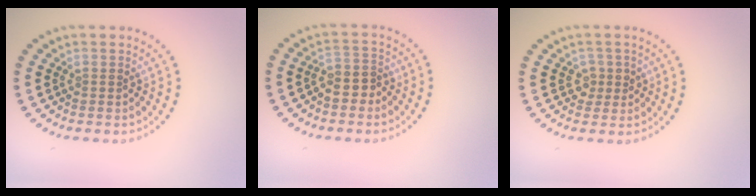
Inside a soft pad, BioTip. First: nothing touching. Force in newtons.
{"total": 1.7, "press": 1.5, "slide": 0.8}
{"total": 1.6, "press": 1.4, "slide": 0.7}